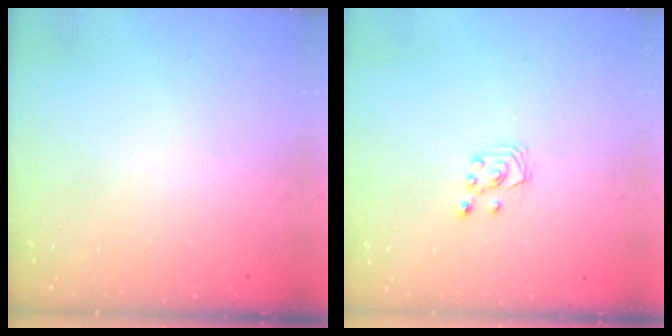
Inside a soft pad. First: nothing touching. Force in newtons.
{"total": 2.6, "press": 2.6, "slide": 0.3}